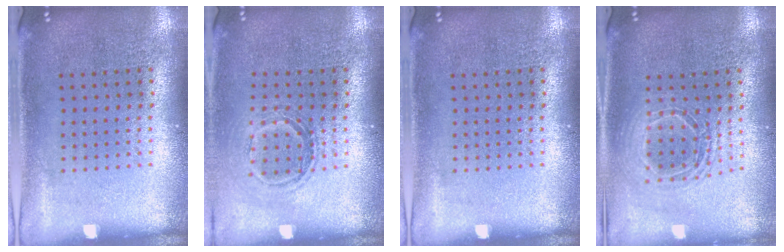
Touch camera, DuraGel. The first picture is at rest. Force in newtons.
{"total": 1.3, "press": 1.1, "slide": 0.7}
{"total": 0.0}
{"total": 1.6, "press": 1.4, "slide": 0.9}